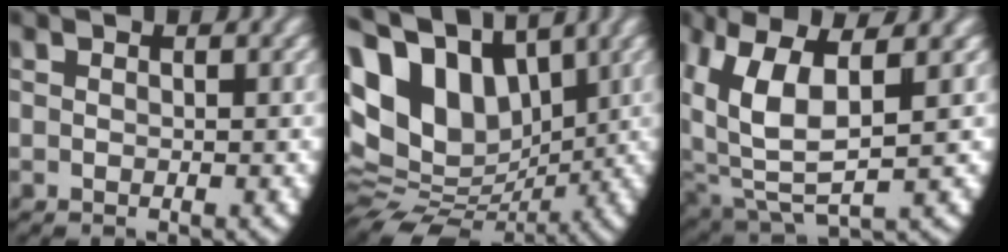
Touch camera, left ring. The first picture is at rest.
{"total": 17.5, "force": [2.0, 14.2, 10.0], "torque": [-0.224, -0.045, 0.037]}
{"total": 8.7, "force": [1.6, 5.2, 6.7], "torque": [-0.170, -0.029, 0.048]}